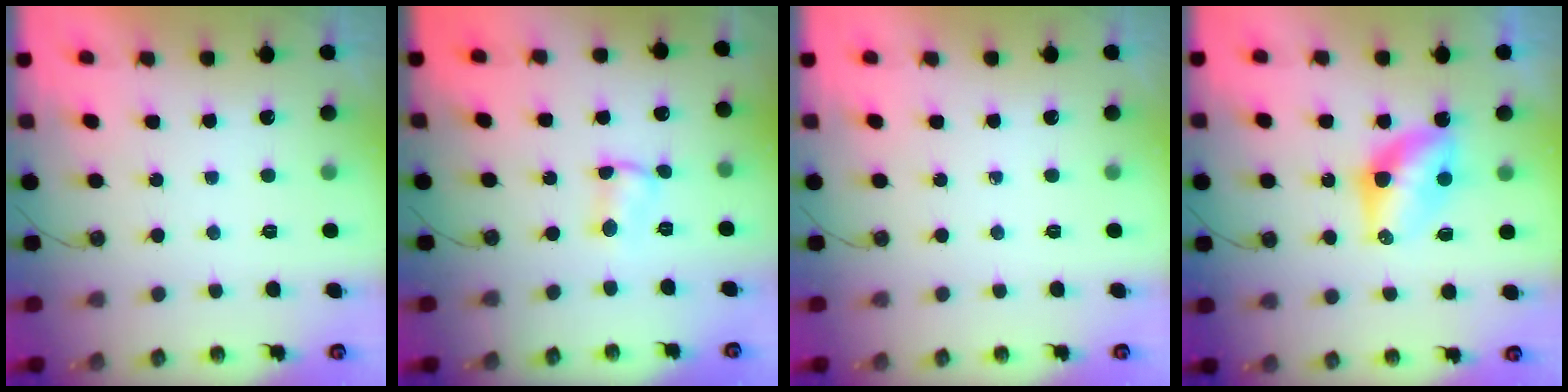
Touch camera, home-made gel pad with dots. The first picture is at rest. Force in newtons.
{"total": 1.9, "press": 1.9, "slide": 0.4}
{"total": 0.0}
{"total": 7.6, "press": 7.6, "slide": 0.7}